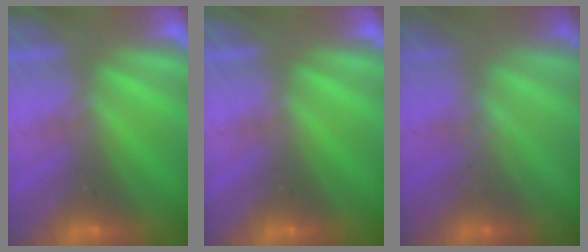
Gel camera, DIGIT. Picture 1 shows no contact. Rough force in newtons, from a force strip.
{"total": 0.0}
{"total": 2.6}